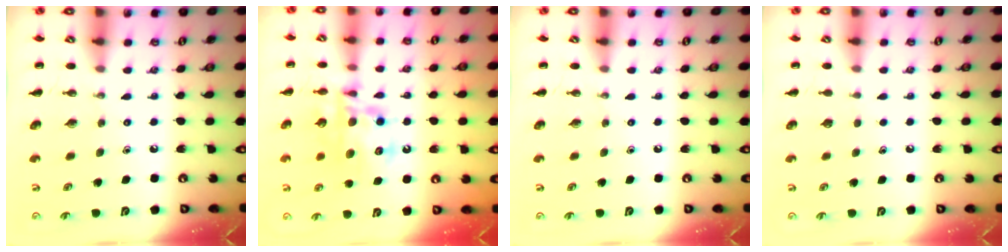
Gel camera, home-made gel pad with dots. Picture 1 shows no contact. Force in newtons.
{"total": 13.2, "press": 12.8, "slide": 3.3}
{"total": 0.0}
{"total": 0.8, "press": 0.8, "slide": 0.1}